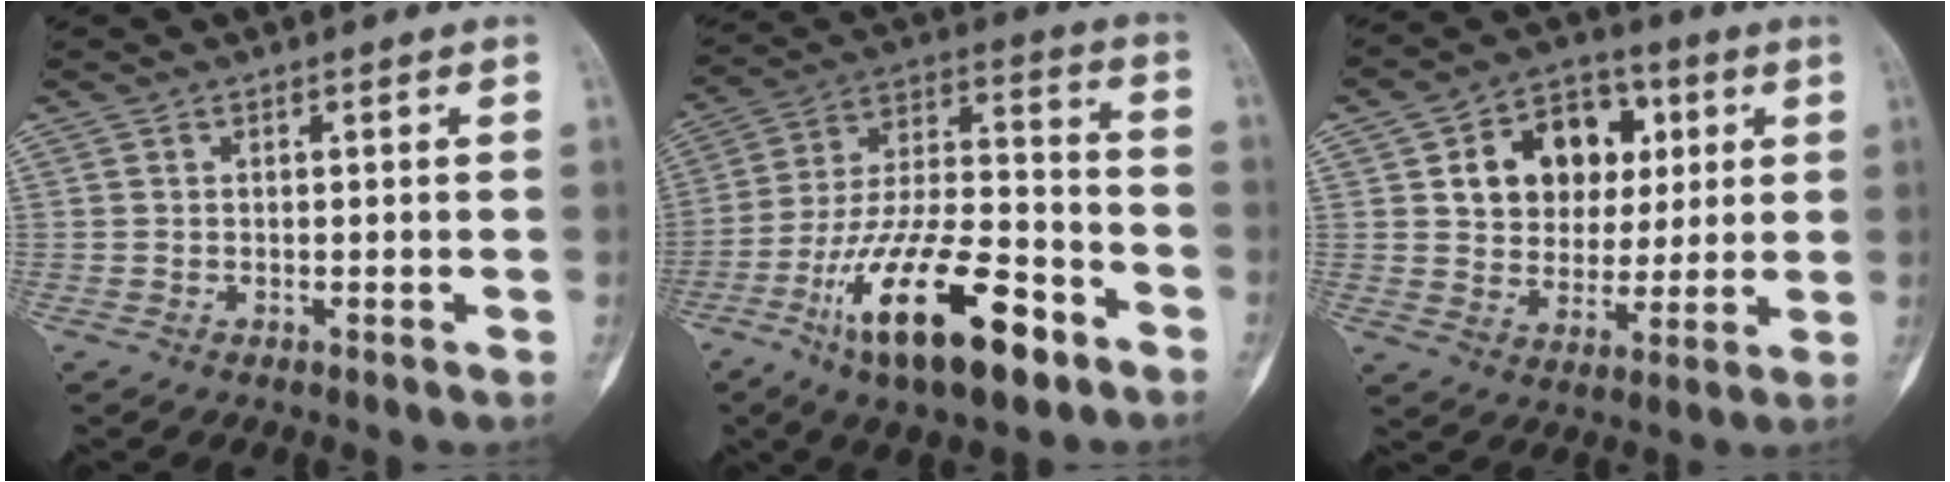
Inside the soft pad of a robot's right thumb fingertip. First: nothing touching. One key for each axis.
{"total": 22.0, "fx": -11.4, "fy": 8.0, "fz": 16.9, "tx": -0.311, "ty": 0.063, "tz": -0.196}
{"total": 15.1, "fx": 4.4, "fy": 11.5, "fz": 8.7, "tx": -0.086, "ty": 0.001, "tz": 0.073}